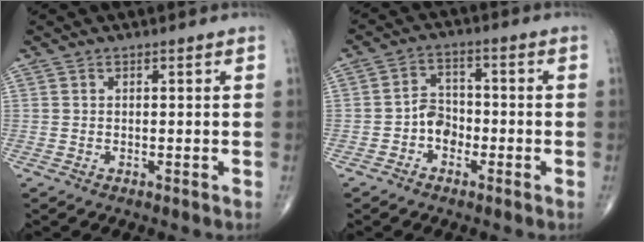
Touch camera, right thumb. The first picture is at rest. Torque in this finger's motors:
{"motor_torque": [1.17, 1.14, 0.22, -0.49, 0.05]}